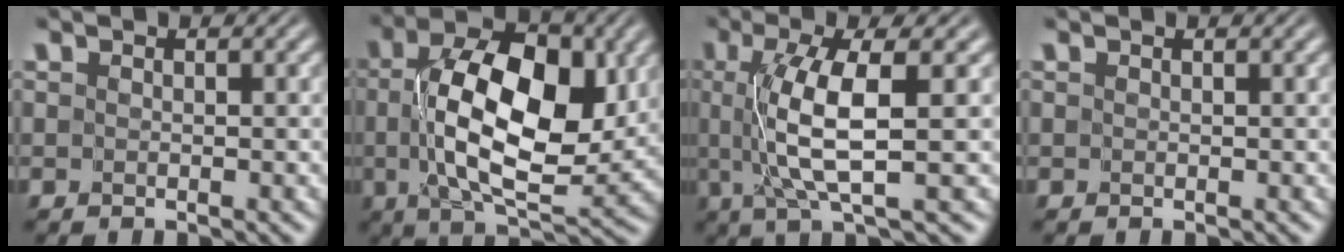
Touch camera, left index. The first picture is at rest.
{"total": 12.0, "force": [1.3, 6.1, 10.3], "torque": [-0.166, 0.005, 0.021]}
{"total": 6.3, "force": [0.5, 1.3, 6.2], "torque": [-0.118, 0.002, 0.013]}
{"total": 0.0}